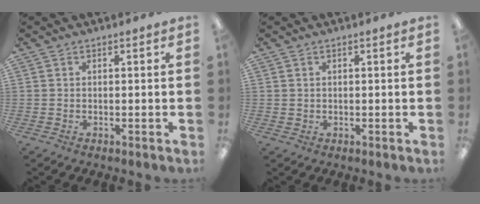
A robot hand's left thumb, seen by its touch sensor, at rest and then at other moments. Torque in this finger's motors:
{"motor_torque": [-0.26, 0.12, 0.17, -0.27, 0.01]}